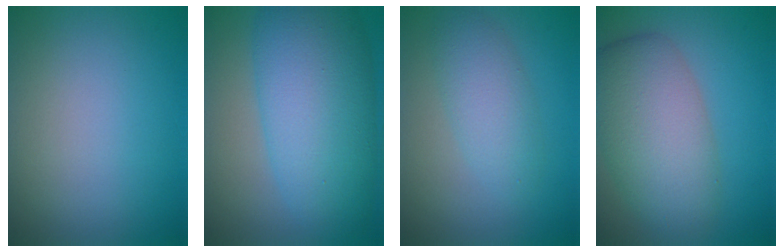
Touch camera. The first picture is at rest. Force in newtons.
{"total": 10.4, "press": 10.4, "slide": 0.4}
{"total": 3.2, "press": 3.2, "slide": 0.1}
{"total": 7.7, "press": 7.7, "slide": 0.7}